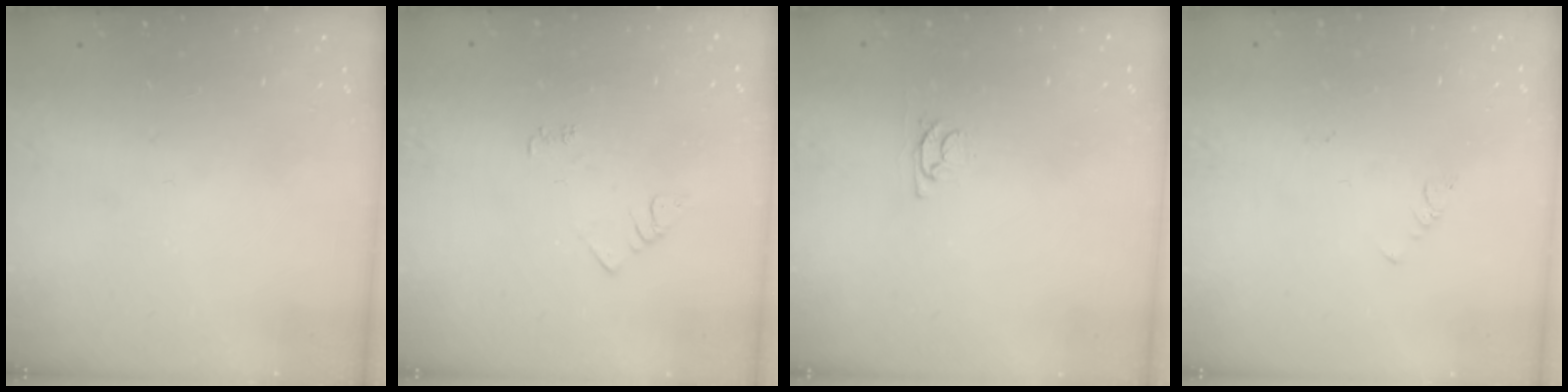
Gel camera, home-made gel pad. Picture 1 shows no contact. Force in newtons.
{"total": 3.8, "press": 3.7, "slide": 0.5}
{"total": 3.3, "press": 3.3, "slide": 0.5}
{"total": 1.9, "press": 1.9, "slide": 0.4}